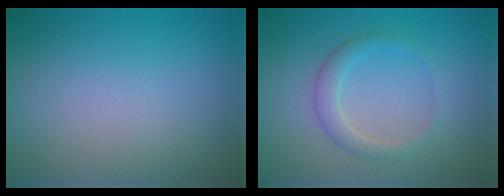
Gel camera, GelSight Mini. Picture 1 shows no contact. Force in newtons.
{"total": 2.1, "press": 2.1, "slide": 0.2}